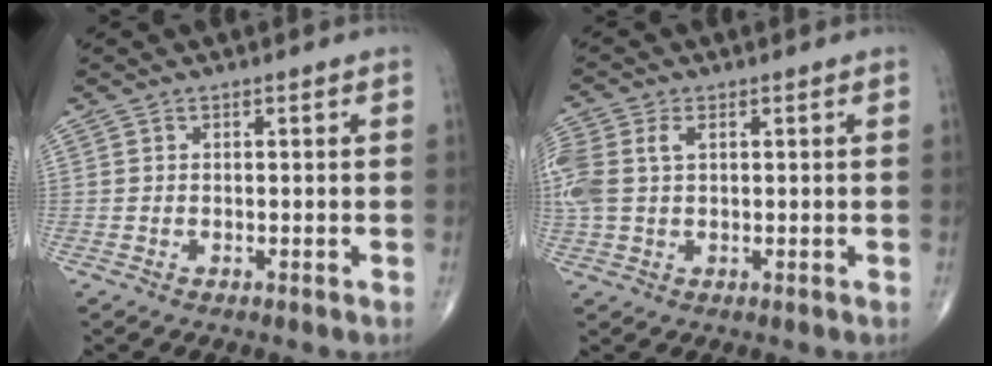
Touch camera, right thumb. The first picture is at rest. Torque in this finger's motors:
{"motor_torque": [0.18, 0.10, 0.64, 0.27, 0.21]}